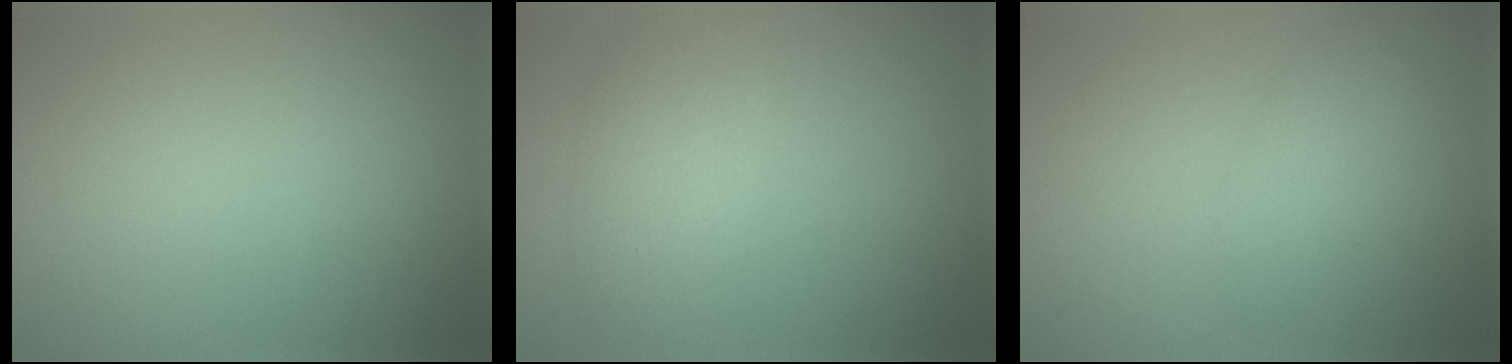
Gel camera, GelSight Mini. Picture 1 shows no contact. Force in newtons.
{"total": 3.5, "press": 3.5, "slide": 0.2}
{"total": 2.0, "press": 2.0, "slide": 0.1}